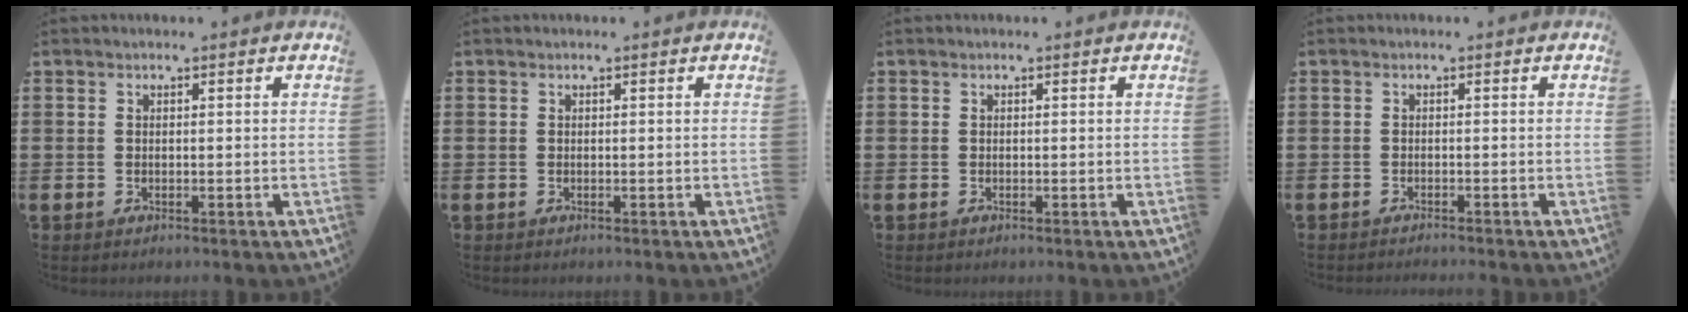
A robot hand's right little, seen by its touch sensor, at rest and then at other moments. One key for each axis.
{"total": 0.0}
{"total": 0.0}
{"total": 0.6, "fx": -0.6, "fy": -0.2, "fz": 0.0, "tx": 0.000, "ty": -0.002, "tz": -0.013}